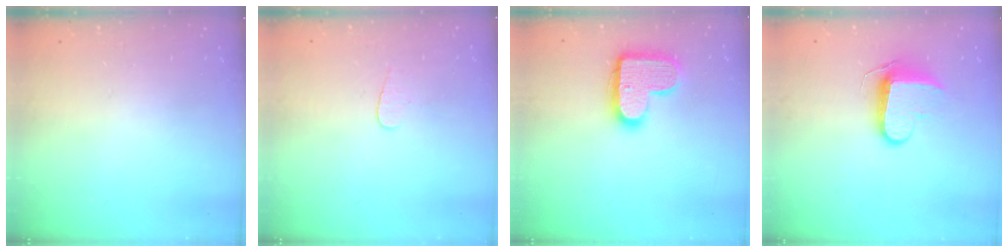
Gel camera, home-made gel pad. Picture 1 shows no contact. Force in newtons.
{"total": 3.7, "press": 3.7, "slide": 0.4}
{"total": 15.5, "press": 15.5, "slide": 0.8}
{"total": 8.9, "press": 8.9, "slide": 0.2}